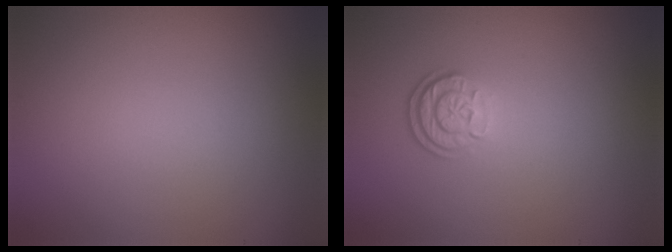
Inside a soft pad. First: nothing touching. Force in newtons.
{"total": 2.5, "press": 2.0, "slide": 1.5}